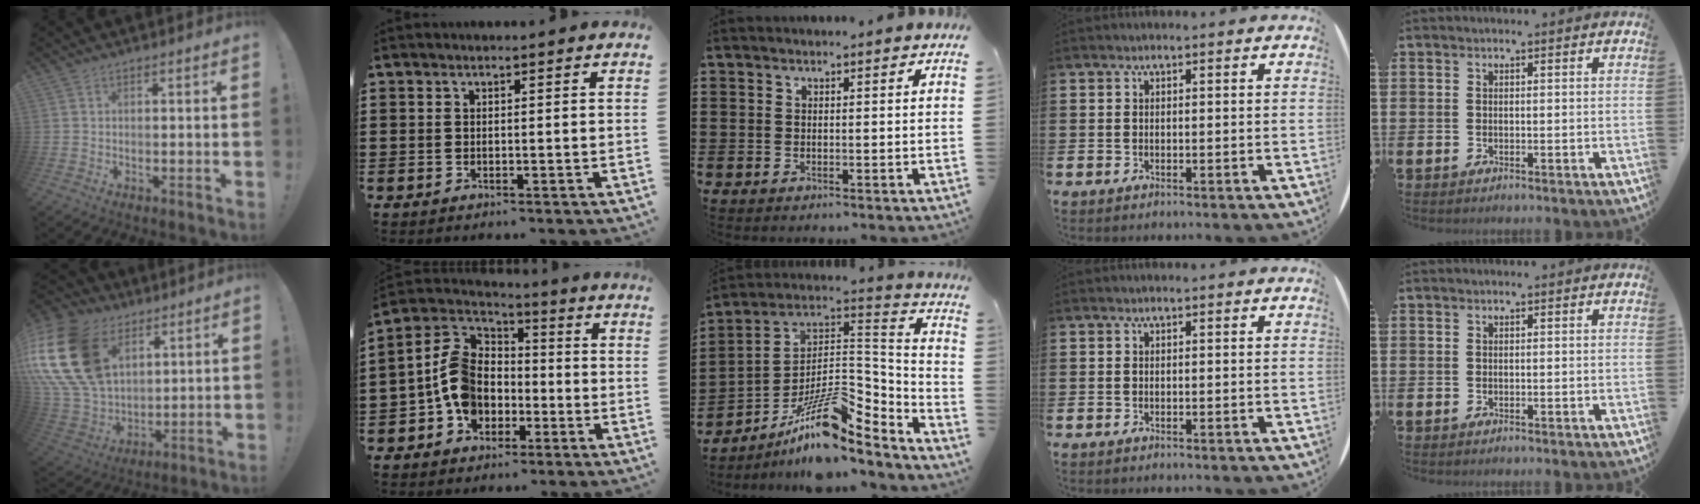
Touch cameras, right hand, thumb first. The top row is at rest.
{"thumb": {"total": 26.4, "force": [9.7, 18.5, 16.1], "torque": [-0.335, -0.039, 0.208]}, "index": {"total": 10.3, "force": [-2.1, 7.9, 6.3], "torque": [-0.172, 0.019, -0.046]}, "middle": {"total": 13.4, "force": [-8.2, 3.6, 9.9], "torque": [-0.193, -0.005, -0.160]}}